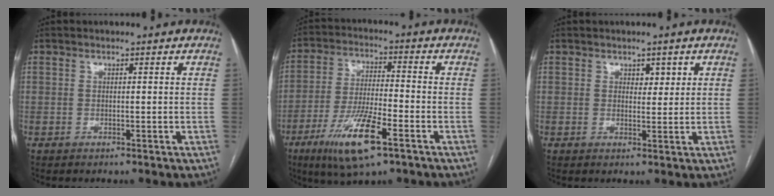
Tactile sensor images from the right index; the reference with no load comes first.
{"total": 12.2, "force": [-6.5, 2.3, 10.1], "torque": [-0.198, -0.018, -0.112]}
{"total": 2.0, "force": [1.1, 1.1, 1.3], "torque": [-0.014, -0.001, 0.017]}